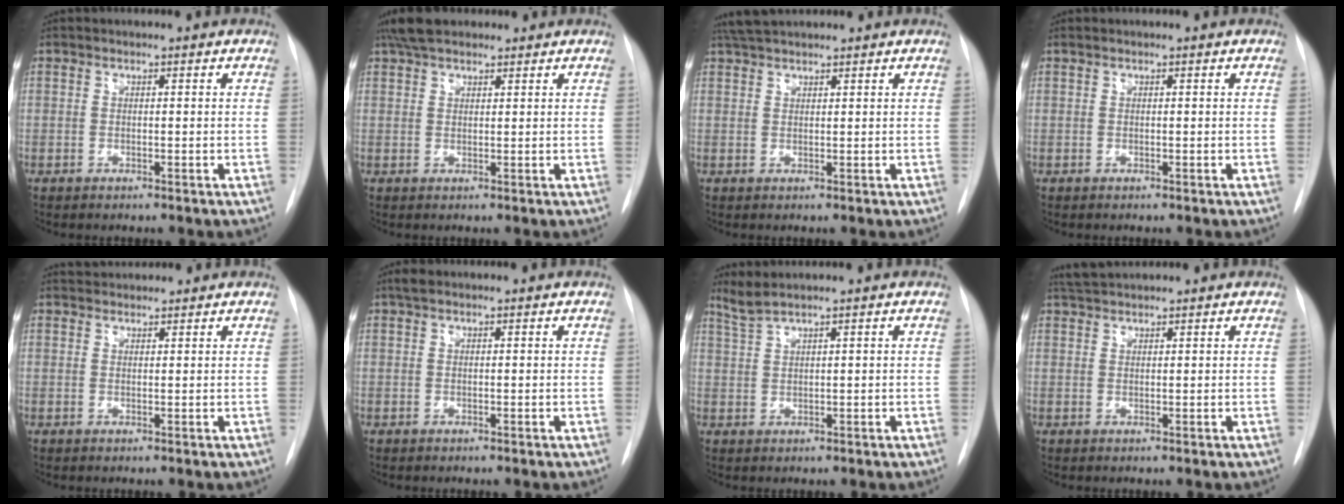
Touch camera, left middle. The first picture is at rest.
{"total": 5.7, "force": [4.6, 2.2, 2.5], "torque": [-0.046, 0.028, 0.083]}
{"total": 4.3, "force": [3.9, 0.7, 1.7], "torque": [-0.031, 0.030, 0.072]}
{"total": 0.0}
{"total": 3.2, "force": [3.0, 0.8, 0.4], "torque": [-0.004, 0.030, 0.049]}
{"total": 1.3, "force": [0.9, 0.5, 0.8], "torque": [-0.016, 0.016, 0.016]}
{"total": 2.5, "force": [2.2, -0.5, 1.2], "torque": [-0.033, 0.011, 0.051]}
{"total": 3.1, "force": [2.9, 0.2, 0.9], "torque": [-0.019, 0.021, 0.056]}